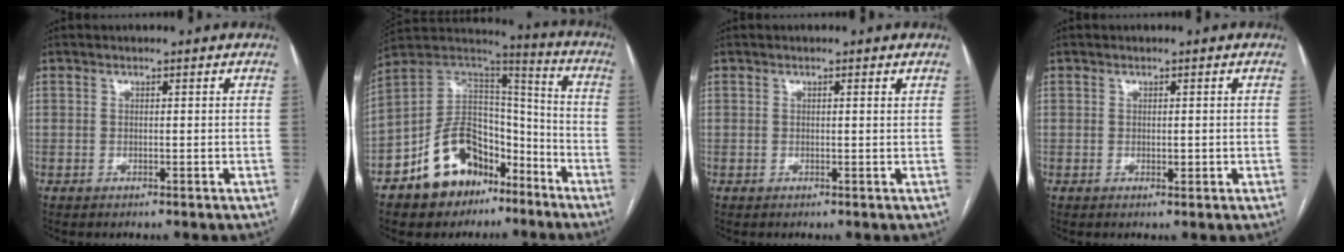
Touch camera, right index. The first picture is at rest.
{"total": 16.2, "force": [-9.4, 10.3, 8.4], "torque": [-0.150, 0.055, -0.156]}
{"total": 0.5, "force": [0.3, 0.0, 0.4], "torque": [-0.007, 0.001, 0.003]}
{"total": 1.0, "force": [-0.1, 0.3, 0.9], "torque": [-0.014, -0.003, 0.001]}